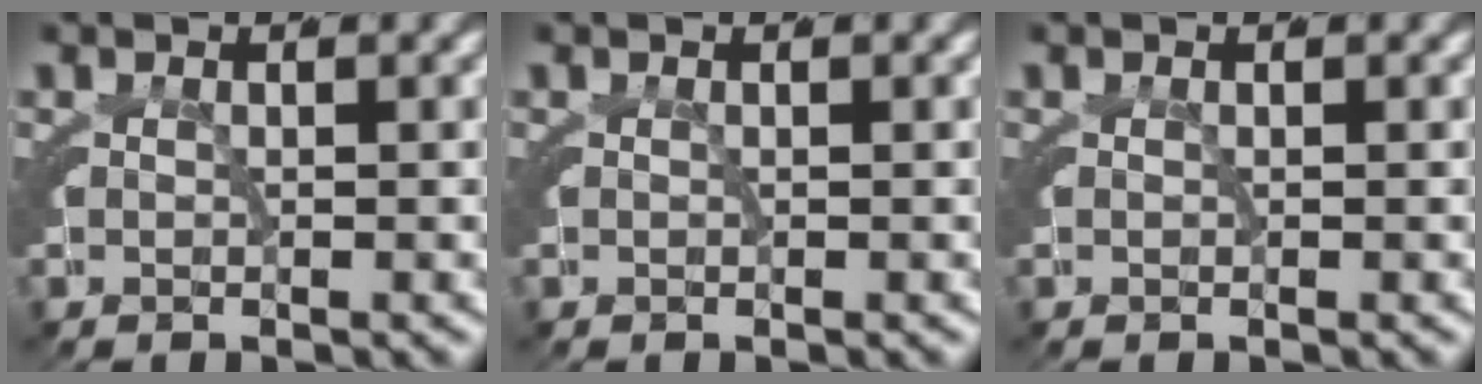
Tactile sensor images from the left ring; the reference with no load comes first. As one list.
[{"total": 0.0}, {"total": 0.0}]